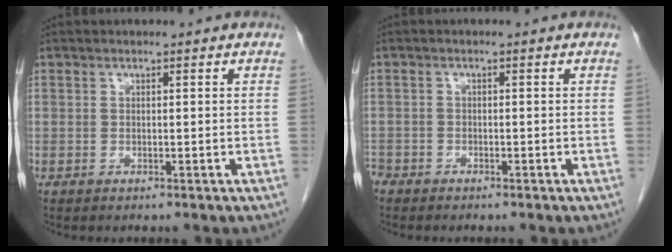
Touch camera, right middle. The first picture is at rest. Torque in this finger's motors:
{"motor_torque": [1.08, -0.93, 0.12, -0.02]}